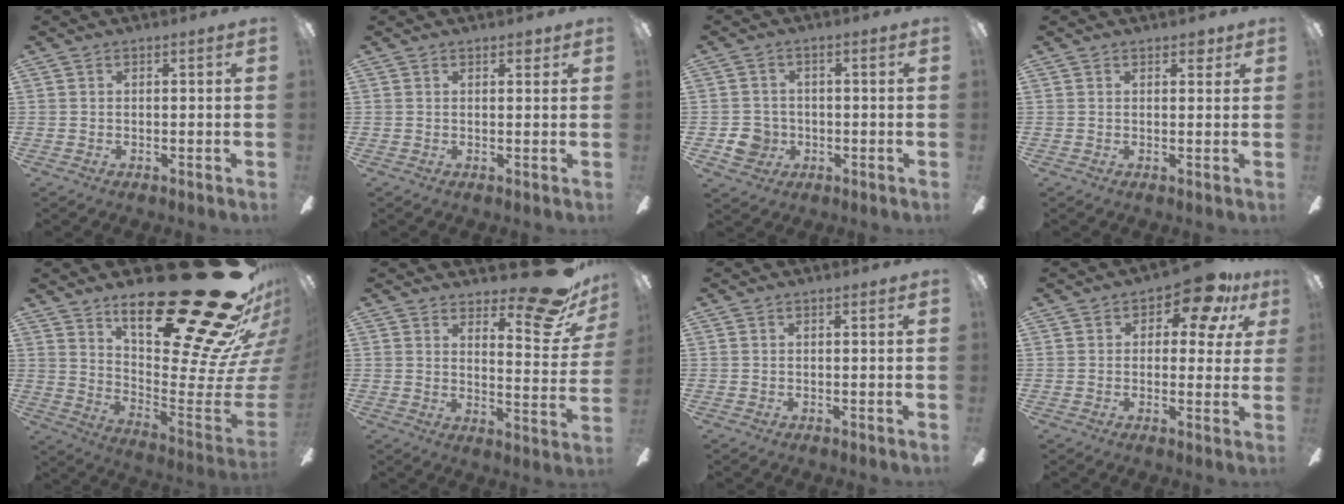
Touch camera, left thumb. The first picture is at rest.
{"total": 1.8, "force": [1.3, 0.7, 1.0], "torque": [-0.004, -0.004, 0.020]}
{"total": 5.9, "force": [-1.5, 5.4, 1.7], "torque": [-0.031, 0.011, -0.026]}
{"total": 2.3, "force": [1.6, 1.2, 1.3], "torque": [-0.002, -0.006, 0.023]}
{"total": 34.0, "force": [21.3, 9.4, 24.8], "torque": [-0.277, -0.181, 0.374]}
{"total": 15.4, "force": [11.0, 4.7, 9.7], "torque": [-0.119, -0.082, 0.178]}
{"total": 0.0}
{"total": 10.2, "force": [5.6, 5.0, 6.9], "torque": [-0.081, -0.025, 0.093]}